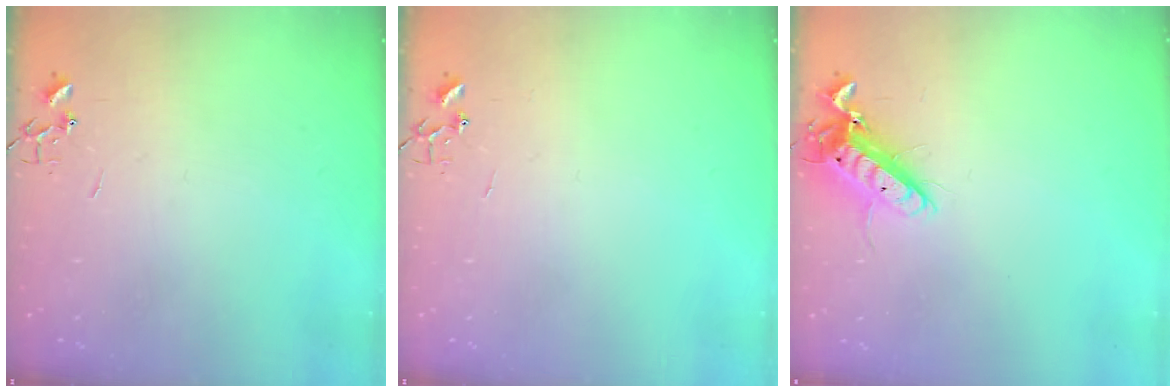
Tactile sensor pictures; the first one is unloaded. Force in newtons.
{"total": 0.0}
{"total": 12.3, "press": 12.2, "slide": 1.7}